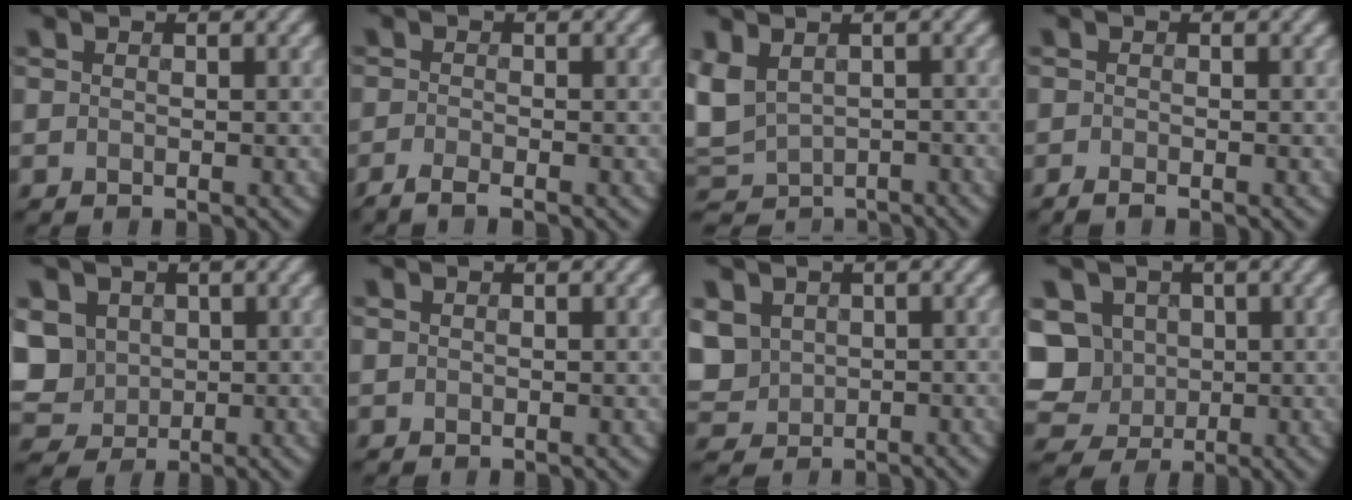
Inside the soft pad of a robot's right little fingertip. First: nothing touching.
{"total": 1.8, "force": [-1.3, 0.4, 1.1], "torque": [-0.010, -0.011, -0.031]}
{"total": 4.1, "force": [-1.1, 3.1, 2.4], "torque": [-0.065, -0.013, -0.013]}
{"total": 0.6, "force": [-0.6, 0.1, 0.3], "torque": [0.004, -0.006, -0.010]}
{"total": 4.6, "force": [0.8, 4.1, 1.9], "torque": [-0.065, 0.009, 0.024]}
{"total": 0.0}
{"total": 3.5, "force": [0.3, 3.3, 1.2], "torque": [-0.047, -0.002, 0.014]}
{"total": 8.1, "force": [0.9, 7.4, 3.2], "torque": [-0.080, 0.019, 0.004]}